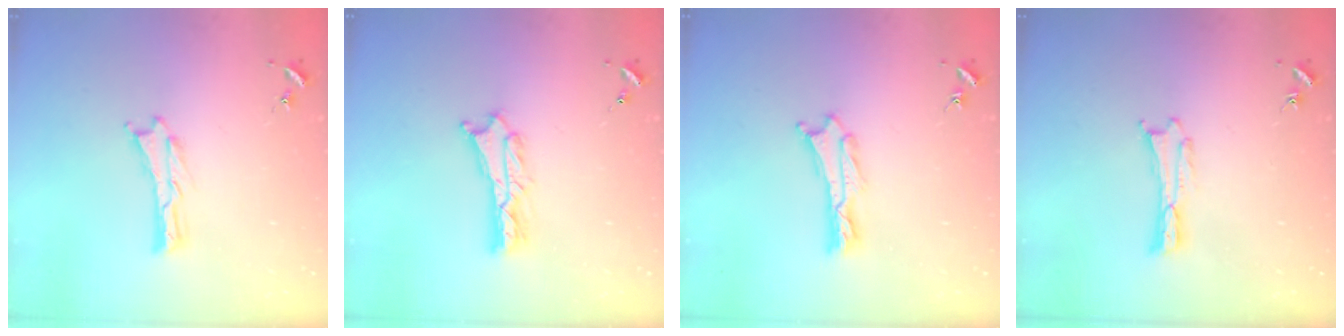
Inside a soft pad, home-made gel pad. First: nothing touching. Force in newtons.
{"total": 2.4, "press": 2.4, "slide": 0.2}
{"total": 0.7, "press": 0.6, "slide": 0.2}
{"total": 0.0}